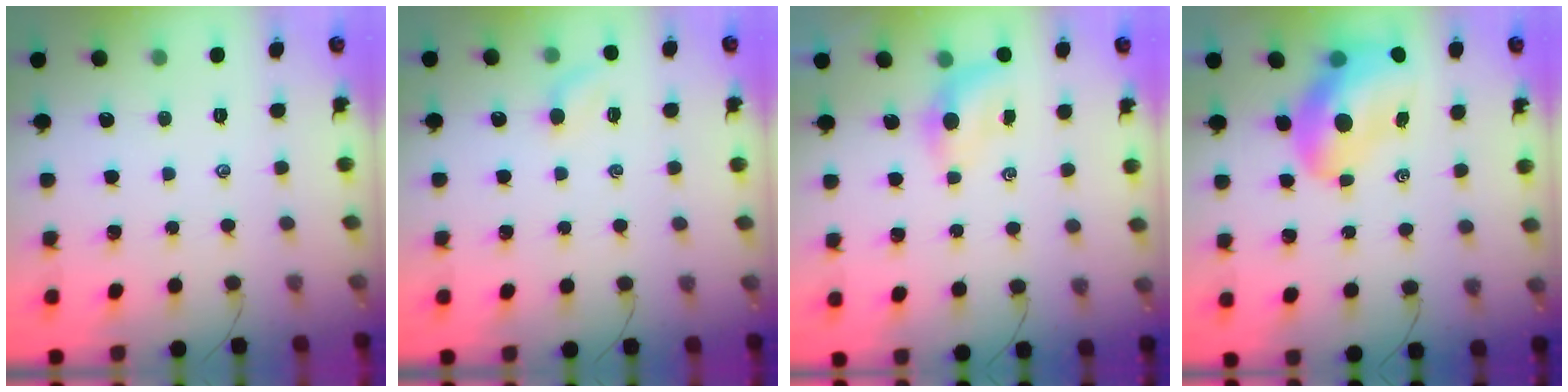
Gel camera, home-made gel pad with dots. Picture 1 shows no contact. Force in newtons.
{"total": 4.9, "press": 4.8, "slide": 1.1}
{"total": 3.8, "press": 3.7, "slide": 0.8}
{"total": 13.5, "press": 12.9, "slide": 4.0}